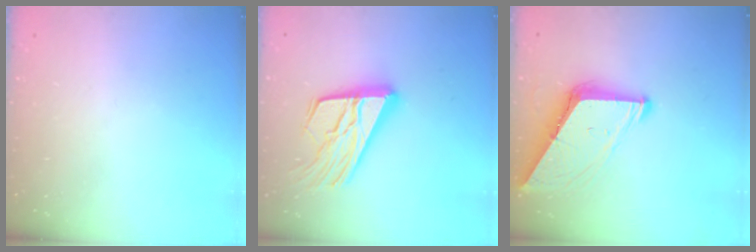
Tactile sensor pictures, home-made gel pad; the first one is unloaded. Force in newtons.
{"total": 19.1, "press": 19.0, "slide": 2.5}
{"total": 8.6, "press": 8.6, "slide": 0.9}